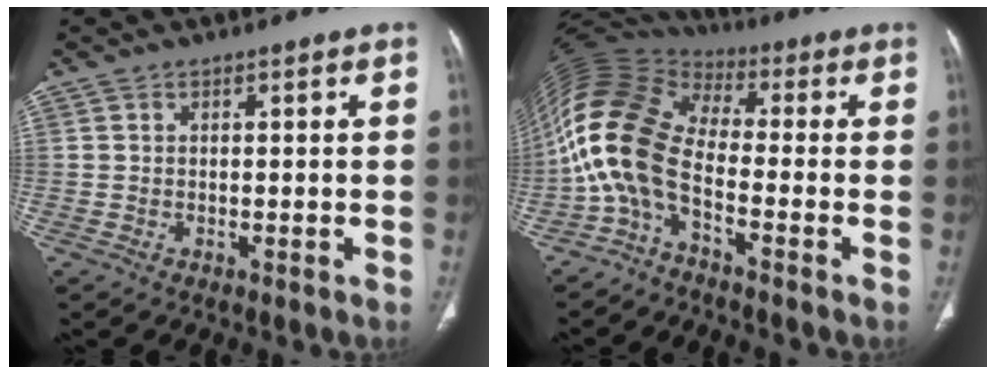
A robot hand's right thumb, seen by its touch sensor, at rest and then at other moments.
{"total": 13.1, "force": [-3.8, 6.5, 10.7], "torque": [-0.231, 0.067, -0.092]}